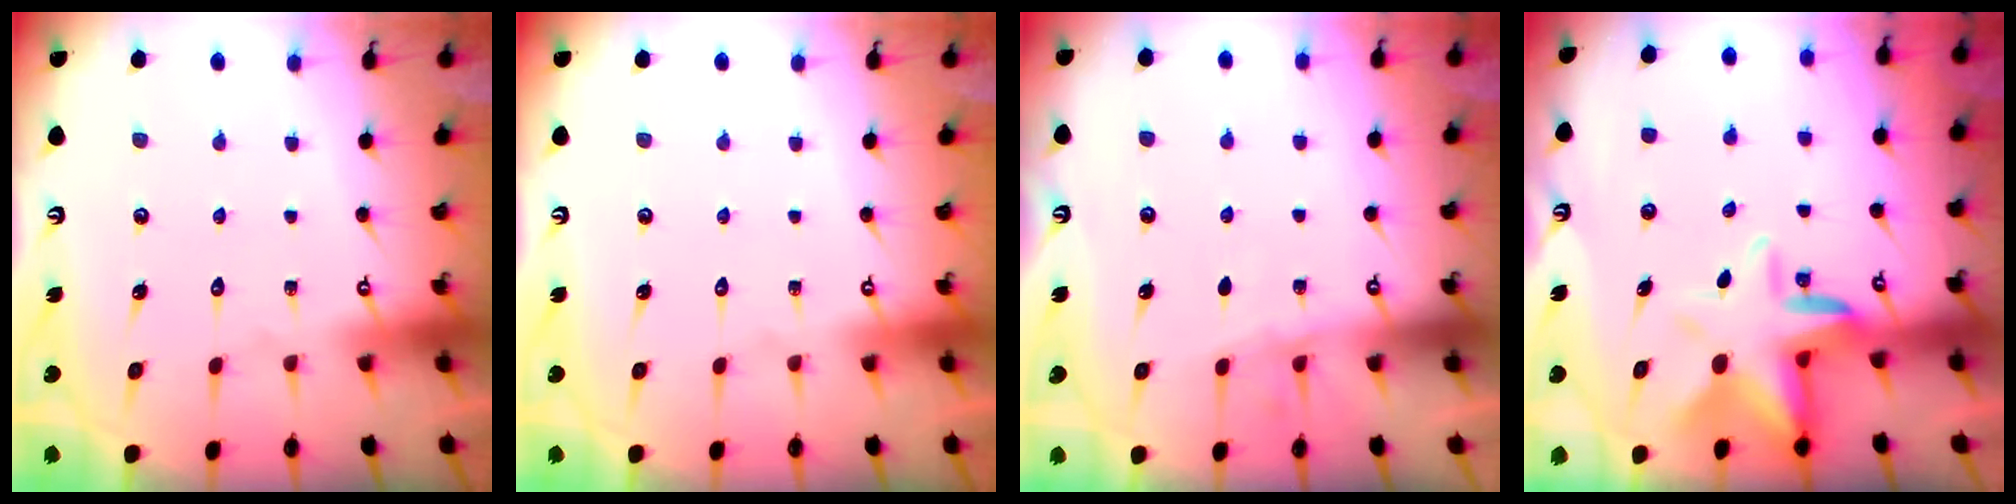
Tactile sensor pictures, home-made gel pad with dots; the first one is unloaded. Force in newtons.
{"total": 0.0}
{"total": 5.4, "press": 5.4, "slide": 0.6}
{"total": 8.7, "press": 8.6, "slide": 1.5}